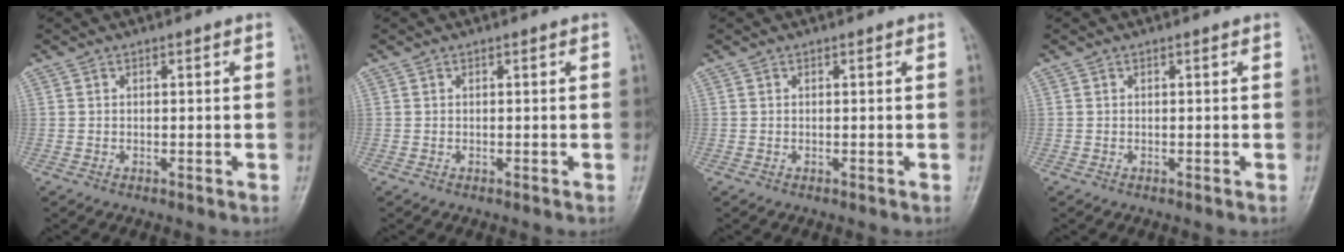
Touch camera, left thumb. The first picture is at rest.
{"total": 0.0}
{"total": 0.0}
{"total": 0.0}